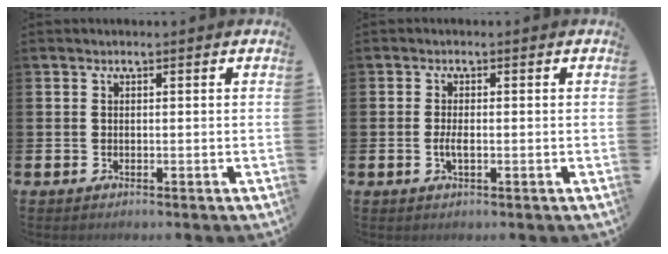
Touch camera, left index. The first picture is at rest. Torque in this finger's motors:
{"motor_torque": [0.44, 0.03, 0.06, 0.10]}